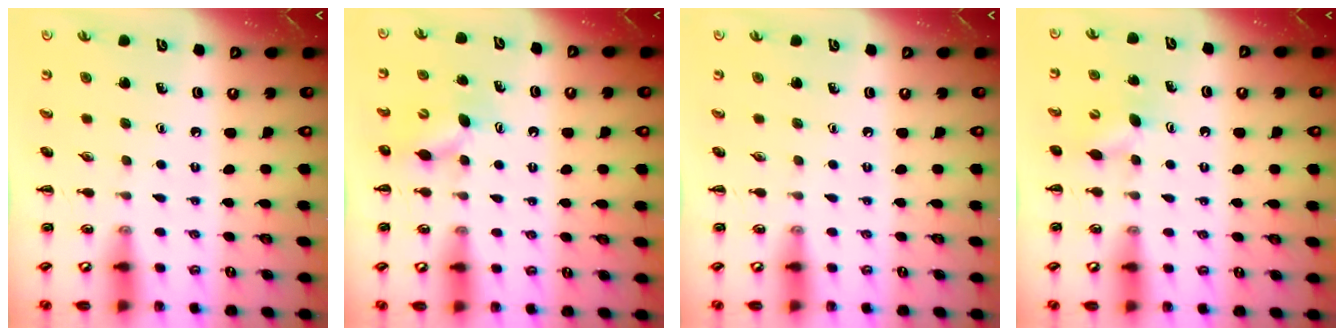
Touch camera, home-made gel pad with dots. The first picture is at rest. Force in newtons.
{"total": 6.2, "press": 6.2, "slide": 0.5}
{"total": 0.0}
{"total": 4.5, "press": 4.3, "slide": 1.2}